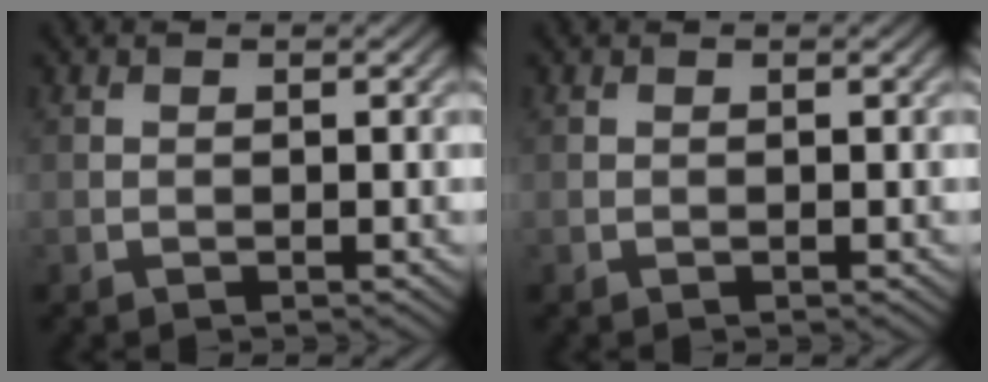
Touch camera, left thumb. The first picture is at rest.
{"total": 0.0}